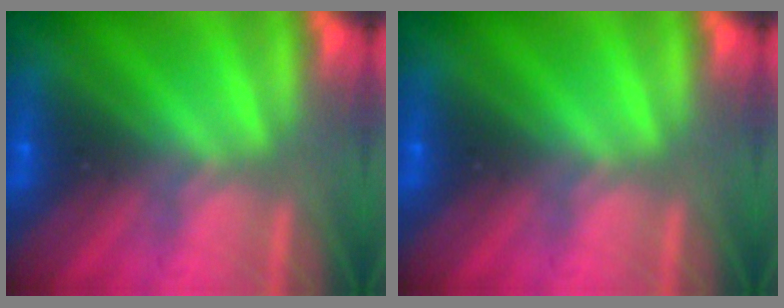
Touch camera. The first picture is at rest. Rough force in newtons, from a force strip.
{"total": 0.0}